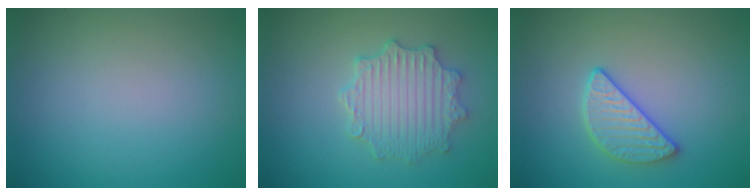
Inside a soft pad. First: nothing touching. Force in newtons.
{"total": 4.5, "press": 3.8, "slide": 2.4}
{"total": 2.9, "press": 2.6, "slide": 1.1}